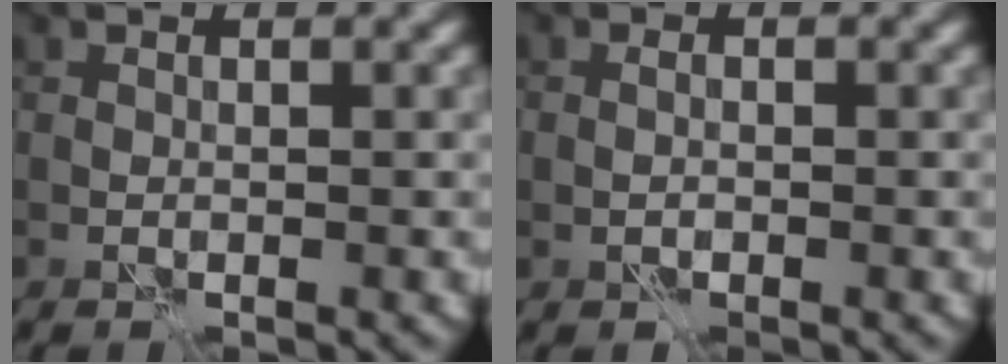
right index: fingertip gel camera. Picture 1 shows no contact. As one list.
[{"total": 0.8, "force": [-0.2, 0.5, 0.6], "torque": [-0.013, 0.000, -0.004]}]